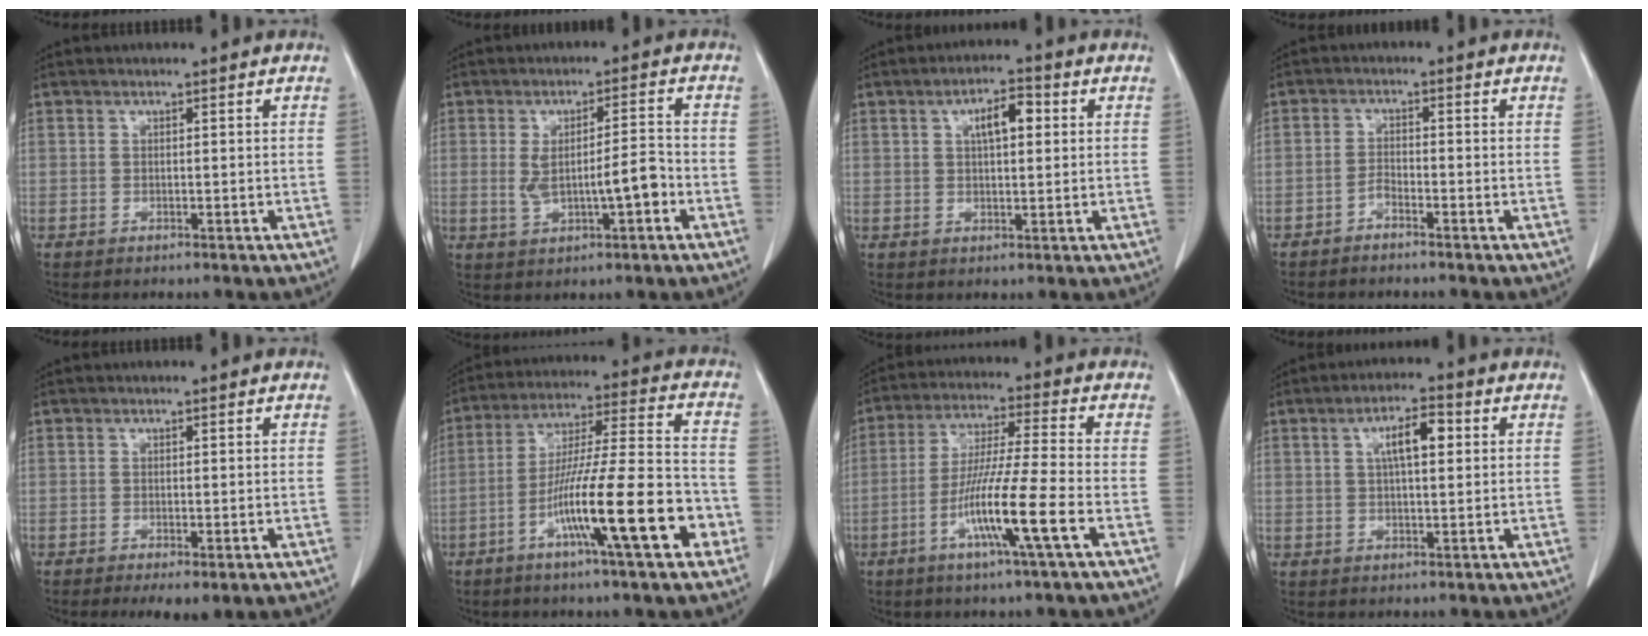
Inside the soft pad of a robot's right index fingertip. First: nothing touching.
{"total": 6.6, "force": [-1.2, 1.5, 6.3], "torque": [-0.114, 0.010, -0.010]}
{"total": 5.2, "force": [1.6, 1.8, 4.6], "torque": [-0.078, 0.012, 0.026]}
{"total": 1.8, "force": [-1.6, 0.1, 0.8], "torque": [-0.016, 0.002, -0.032]}
{"total": 3.2, "force": [-1.3, 1.0, 2.8], "torque": [-0.039, -0.007, -0.012]}
{"total": 17.3, "force": [-6.9, 0.8, 15.8], "torque": [-0.267, -0.006, -0.116]}
{"total": 11.8, "force": [-4.5, -1.0, 10.9], "torque": [-0.208, -0.015, -0.086]}
{"total": 5.7, "force": [1.6, 1.6, 5.3], "torque": [-0.094, 0.012, 0.029]}